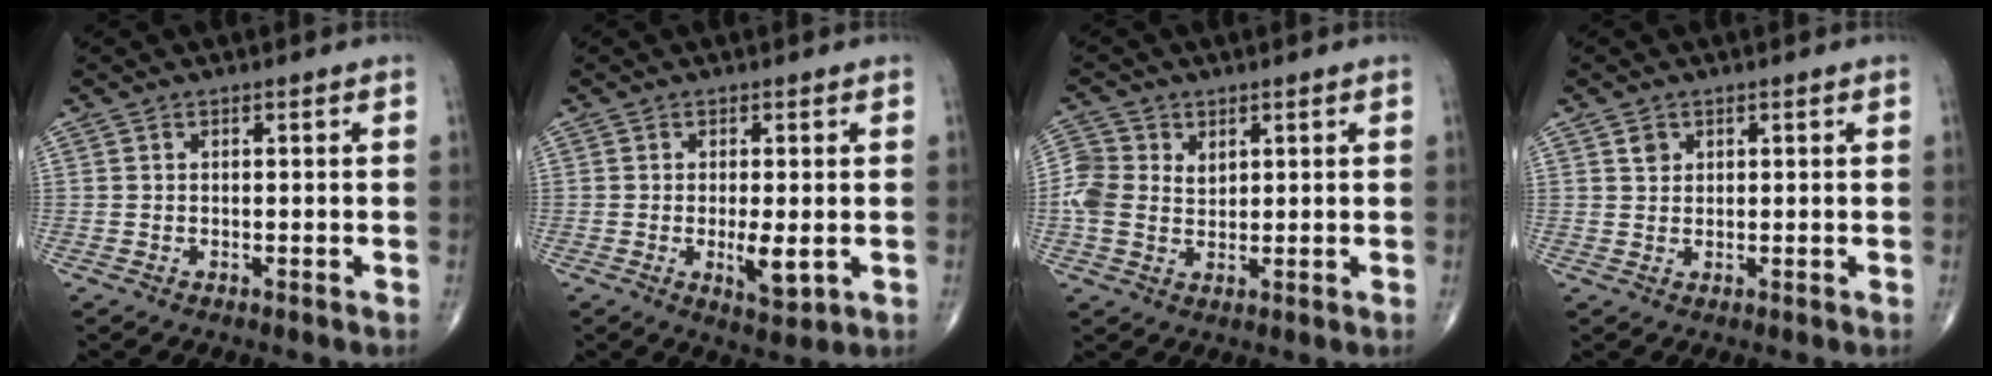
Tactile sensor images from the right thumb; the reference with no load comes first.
{"total": 5.2, "force": [-0.8, 1.7, 4.8], "torque": [-0.078, -0.014, -0.009]}
{"total": 5.7, "force": [1.3, 4.6, 3.1], "torque": [-0.057, 0.001, 0.019]}
{"total": 1.8, "force": [0.8, 1.4, 0.6], "torque": [0.001, -0.004, 0.012]}